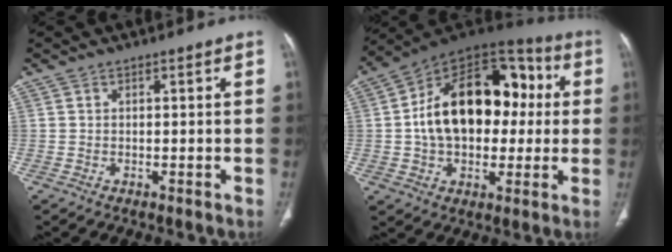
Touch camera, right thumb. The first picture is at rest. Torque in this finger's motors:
{"motor_torque": [1.57, 3.44, 1.49, -0.69, 0.48]}